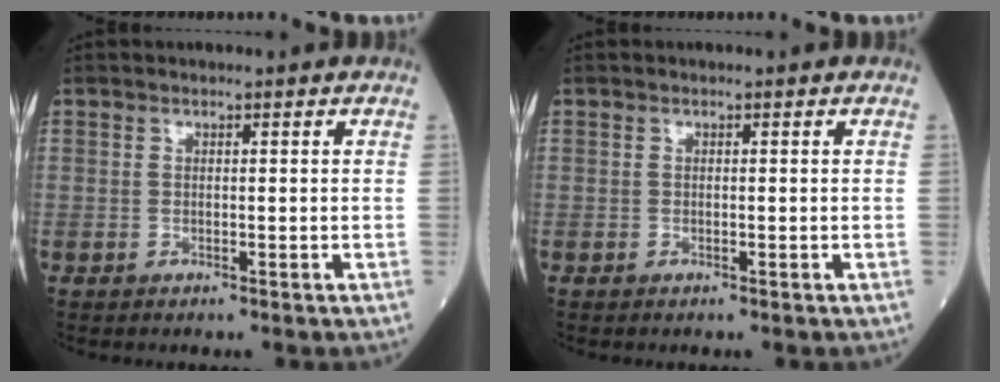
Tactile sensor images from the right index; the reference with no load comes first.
{"total": 0.0}